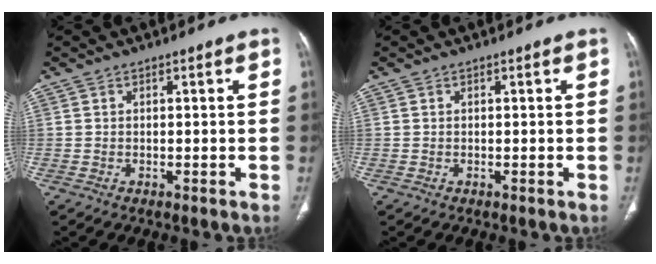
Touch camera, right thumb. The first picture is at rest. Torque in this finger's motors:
{"motor_torque": [0.00, 0.00, -0.22, 0.22, 0.00]}